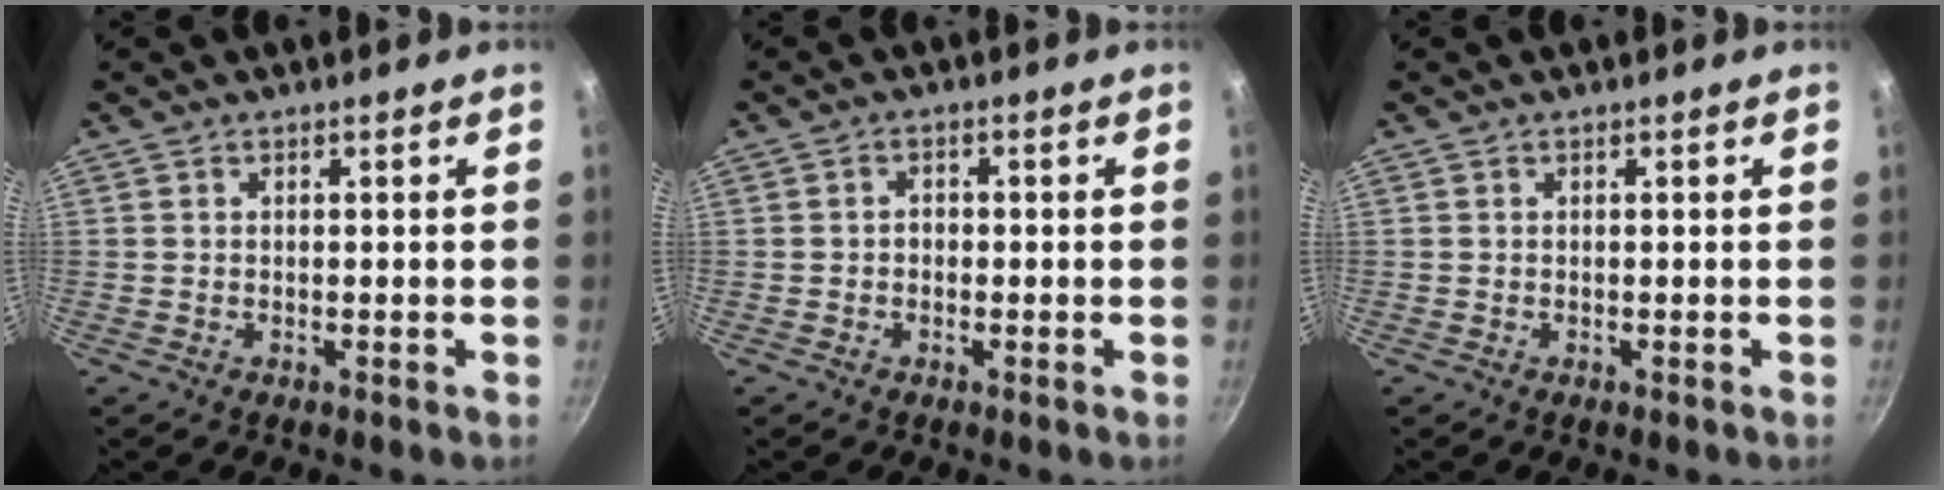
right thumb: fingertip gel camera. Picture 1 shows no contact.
{"total": 1.5, "force": [-0.4, 1.3, 0.7], "torque": [-0.007, 0.008, -0.010]}
{"total": 0.0}